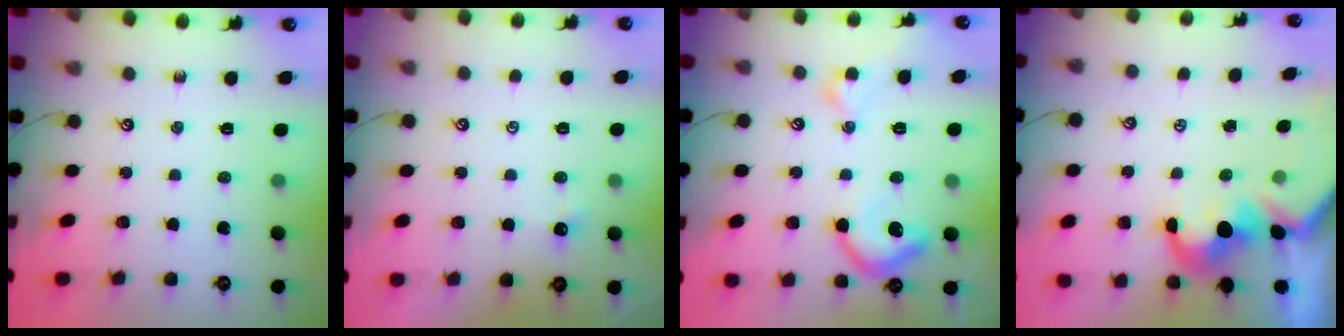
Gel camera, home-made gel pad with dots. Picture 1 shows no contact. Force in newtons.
{"total": 0.0}
{"total": 8.6, "press": 8.5, "slide": 1.3}
{"total": 3.0, "press": 2.8, "slide": 1.1}